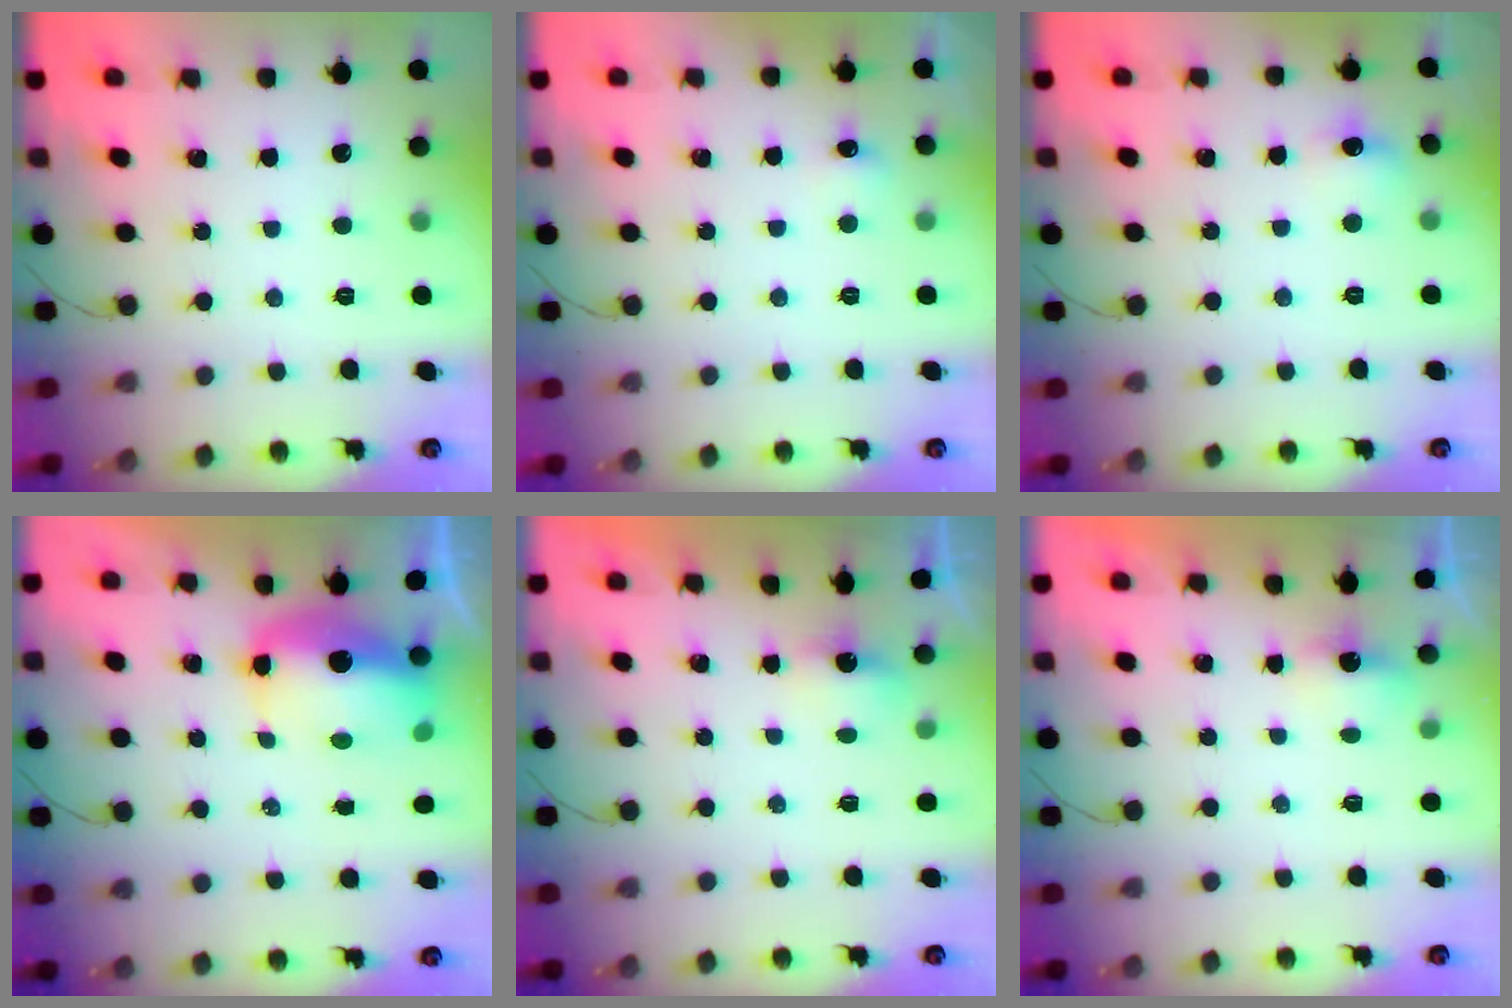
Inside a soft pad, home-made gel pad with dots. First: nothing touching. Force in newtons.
{"total": 3.7, "press": 3.3, "slide": 1.6}
{"total": 6.6, "press": 6.4, "slide": 1.8}
{"total": 12.2, "press": 12.0, "slide": 2.6}
{"total": 2.7, "press": 2.7, "slide": 0.7}
{"total": 2.0, "press": 1.8, "slide": 0.8}